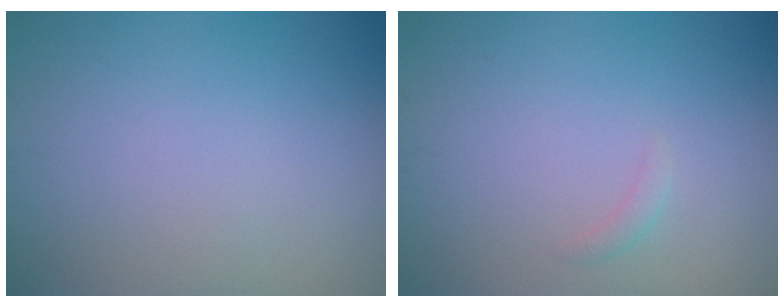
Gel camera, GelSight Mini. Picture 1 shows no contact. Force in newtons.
{"total": 0.6, "press": 0.6, "slide": 0.0}